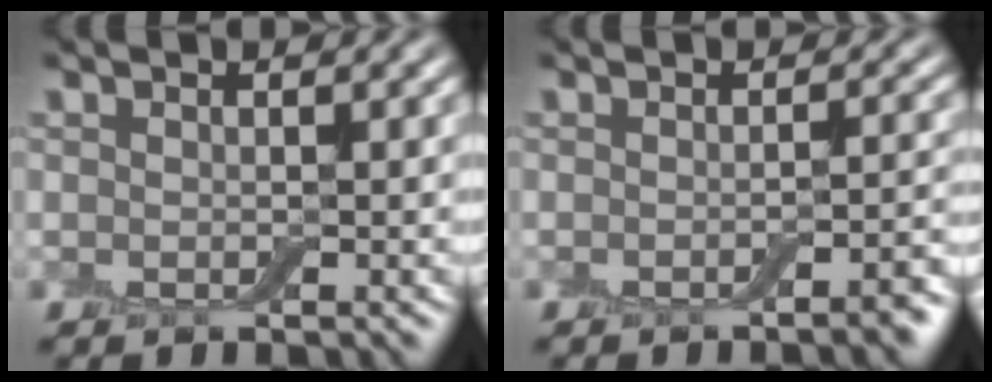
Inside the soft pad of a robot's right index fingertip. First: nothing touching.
{"total": 2.2, "force": [-1.3, 0.5, 1.7], "torque": [-0.019, 0.002, -0.024]}